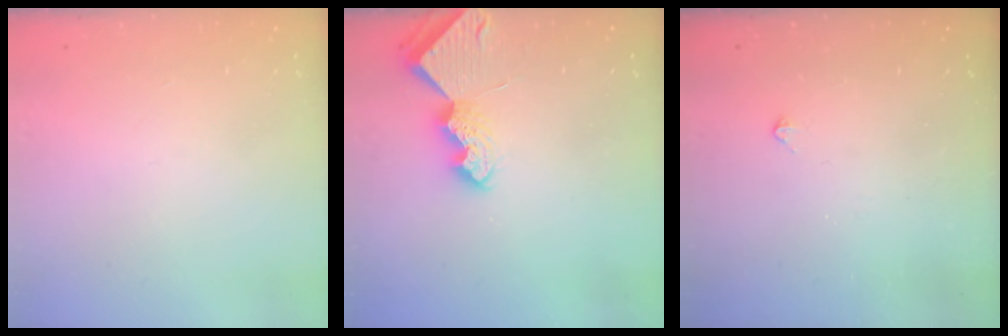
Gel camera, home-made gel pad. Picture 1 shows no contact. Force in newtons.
{"total": 7.2, "press": 7.1, "slide": 0.7}
{"total": 2.5, "press": 2.4, "slide": 0.4}